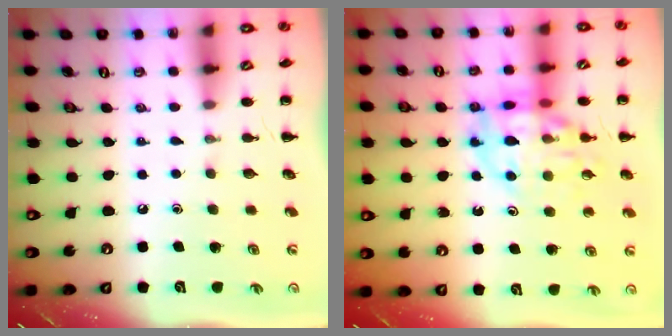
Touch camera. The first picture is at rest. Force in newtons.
{"total": 14.8, "press": 14.5, "slide": 2.9}